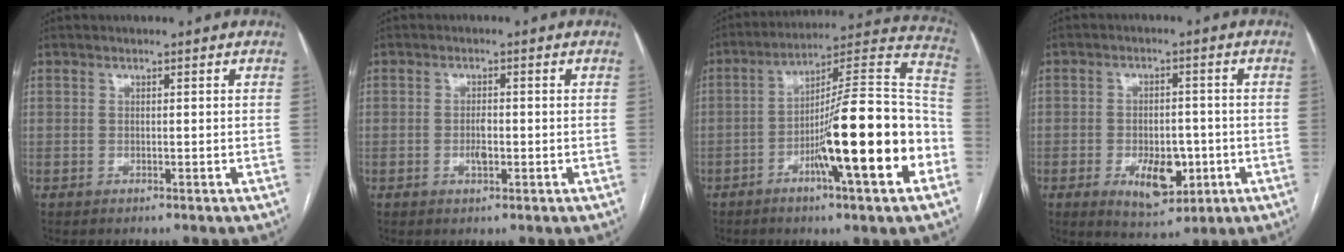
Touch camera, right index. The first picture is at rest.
{"total": 2.2, "force": [-0.5, 0.8, 1.9], "torque": [-0.034, 0.001, -0.007]}
{"total": 20.6, "force": [-6.8, 1.4, 19.4], "torque": [-0.261, 0.009, -0.108]}
{"total": 8.1, "force": [-2.8, 4.2, 6.4], "torque": [-0.099, 0.000, -0.031]}